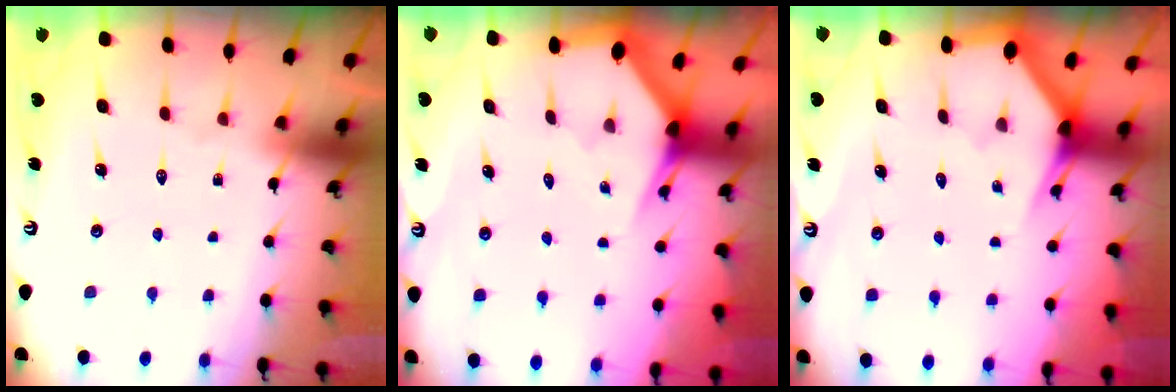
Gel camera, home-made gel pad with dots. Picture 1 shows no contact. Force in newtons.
{"total": 2.9, "press": 2.9, "slide": 0.1}
{"total": 2.7, "press": 2.7, "slide": 0.1}